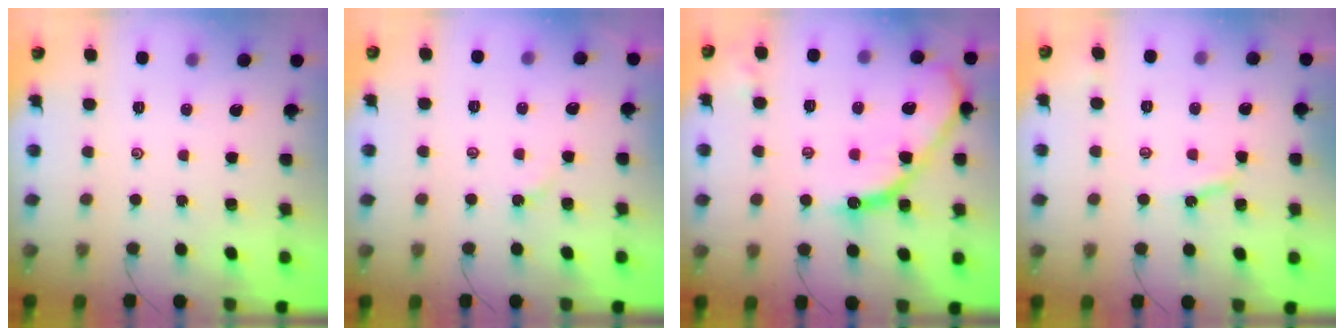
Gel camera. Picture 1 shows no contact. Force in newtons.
{"total": 2.1, "press": 2.1, "slide": 0.2}
{"total": 15.1, "press": 15.0, "slide": 1.6}
{"total": 4.5, "press": 4.5, "slide": 0.2}